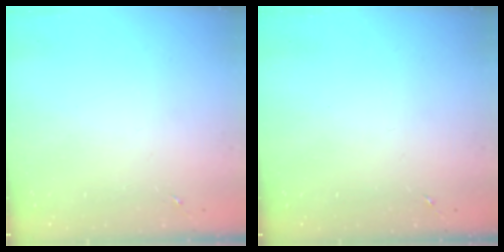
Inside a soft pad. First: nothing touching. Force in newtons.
{"total": 0.0}